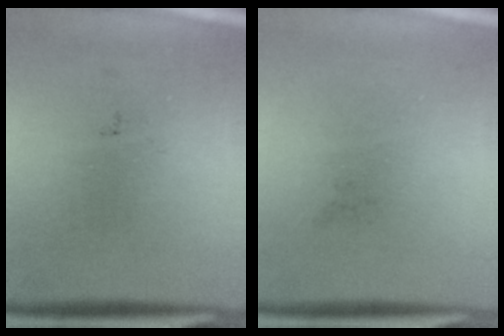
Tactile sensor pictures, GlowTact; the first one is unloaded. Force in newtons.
{"total": 0.0}